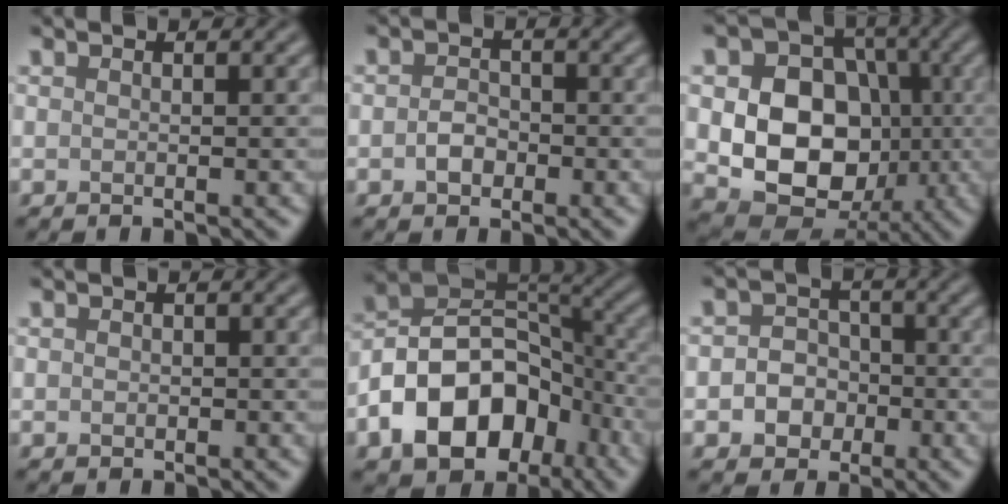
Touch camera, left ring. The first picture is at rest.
{"total": 1.8, "force": [-0.6, 1.4, 1.0], "torque": [-0.019, 0.001, -0.015]}
{"total": 11.0, "force": [-1.0, 8.4, 6.9], "torque": [-0.100, -0.007, -0.033]}
{"total": 0.6, "force": [-0.1, 0.6, 0.2], "torque": [0.000, -0.004, -0.002]}
{"total": 11.5, "force": [-5.1, 7.7, 6.9], "torque": [-0.114, 0.007, -0.097]}
{"total": 3.7, "force": [-1.0, 3.3, 1.5], "torque": [0.007, -0.001, -0.032]}